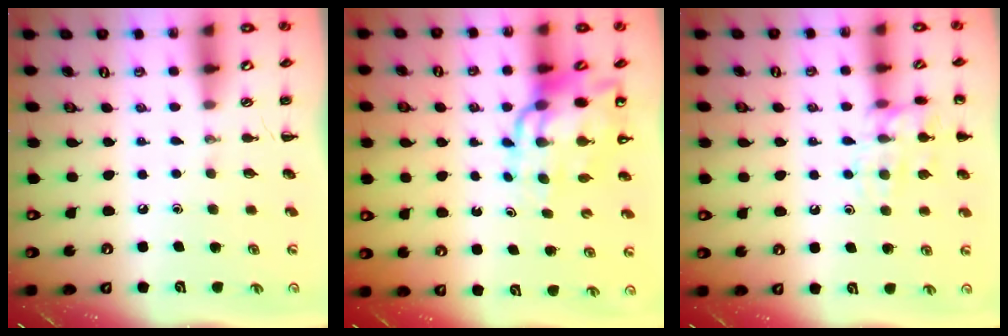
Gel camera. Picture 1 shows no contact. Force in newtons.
{"total": 14.0, "press": 13.4, "slide": 4.1}
{"total": 13.3, "press": 13.2, "slide": 0.7}